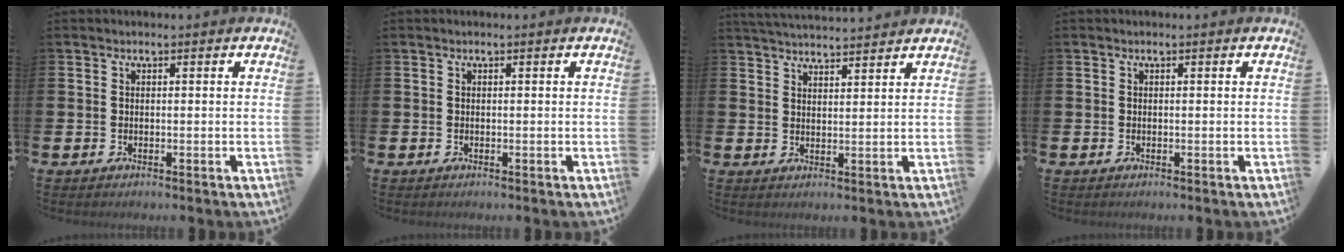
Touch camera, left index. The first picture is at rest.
{"total": 0.0}
{"total": 4.0, "force": [4.0, 0.0, 0.2], "torque": [-0.013, -0.020, 0.073]}
{"total": 0.0}